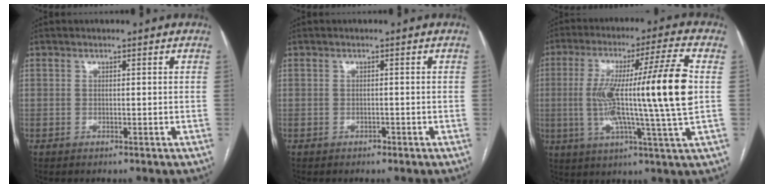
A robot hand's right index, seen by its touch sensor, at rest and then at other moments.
{"total": 0.6, "force": [-0.4, 0.3, 0.2], "torque": [-0.006, 0.000, -0.006]}
{"total": 18.7, "force": [0.5, -1.3, 18.6], "torque": [-0.323, 0.004, -0.007]}